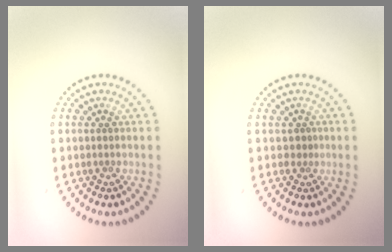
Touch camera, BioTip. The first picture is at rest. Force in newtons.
{"total": 0.6, "press": 0.2, "slide": 0.5}